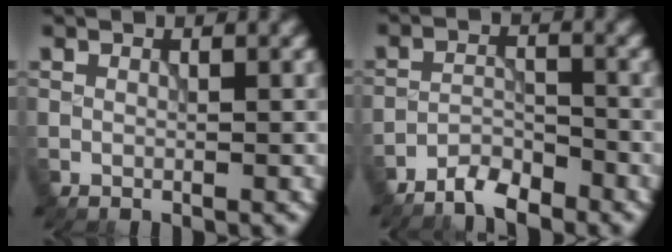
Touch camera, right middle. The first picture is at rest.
{"total": 3.1, "force": [-2.9, 0.6, 0.9], "torque": [-0.014, 0.001, -0.062]}